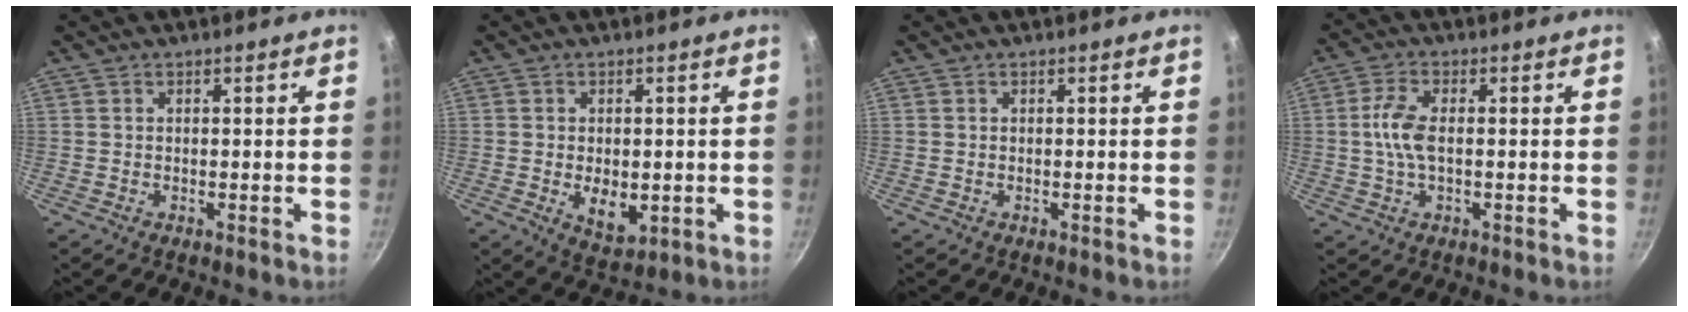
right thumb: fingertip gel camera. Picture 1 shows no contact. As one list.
[{"total": 6.3, "force": [-0.9, 3.9, 4.9], "torque": [-0.063, -0.011, -0.002]}, {"total": 0.0}, {"total": 6.0, "force": [0.0, 2.7, 5.3], "torque": [-0.120, 0.009, -0.006]}]